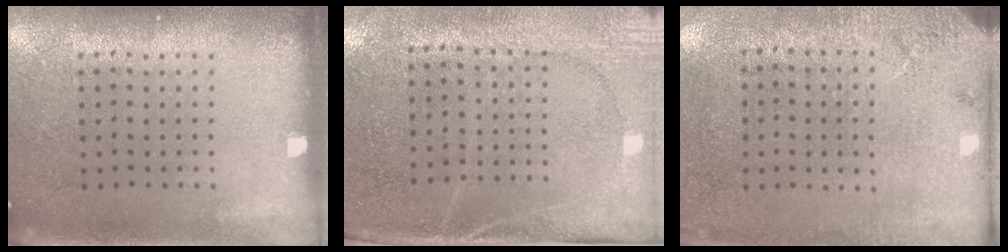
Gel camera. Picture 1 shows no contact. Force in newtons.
{"total": 2.7, "press": 2.3, "slide": 1.4}
{"total": 2.7, "press": 2.2, "slide": 1.5}